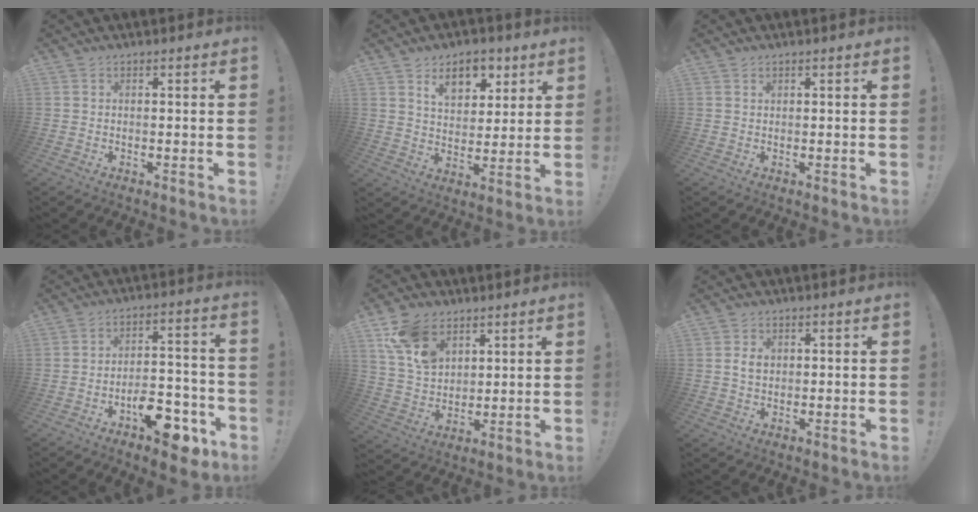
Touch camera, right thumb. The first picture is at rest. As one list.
[{"total": 11.3, "force": [6.6, 6.9, 6.1], "torque": [-0.079, -0.026, 0.119]}, {"total": 0.7, "force": [0.6, 0.3, 0.0], "torque": [0.003, -0.004, 0.011]}, {"total": 11.5, "force": [-6.9, 5.2, 7.7], "torque": [-0.092, 0.055, -0.114]}, {"total": 12.4, "force": [7.2, 8.3, 5.8], "torque": [-0.113, -0.024, 0.145]}, {"total": 3.1, "force": [0.6, 2.1, 2.2], "torque": [-0.036, 0.002, 0.010]}]